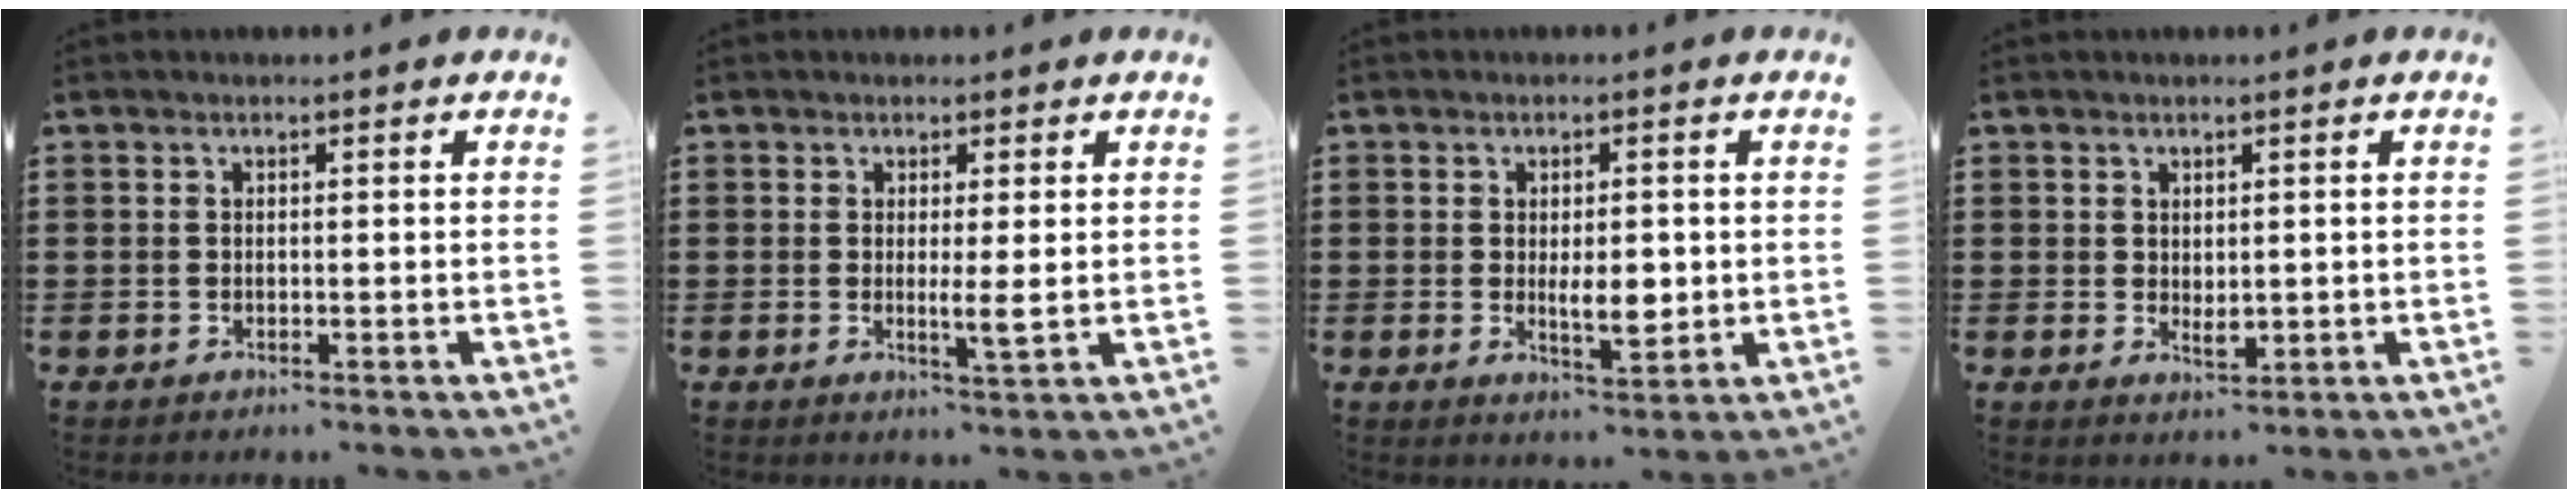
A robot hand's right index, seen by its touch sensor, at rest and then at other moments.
{"total": 2.7, "force": [0.1, 0.0, 2.7], "torque": [-0.043, -0.008, -0.001]}
{"total": 4.8, "force": [-0.2, 2.0, 4.3], "torque": [-0.062, -0.003, -0.006]}
{"total": 1.8, "force": [0.6, 1.0, 1.3], "torque": [-0.018, -0.004, 0.011]}